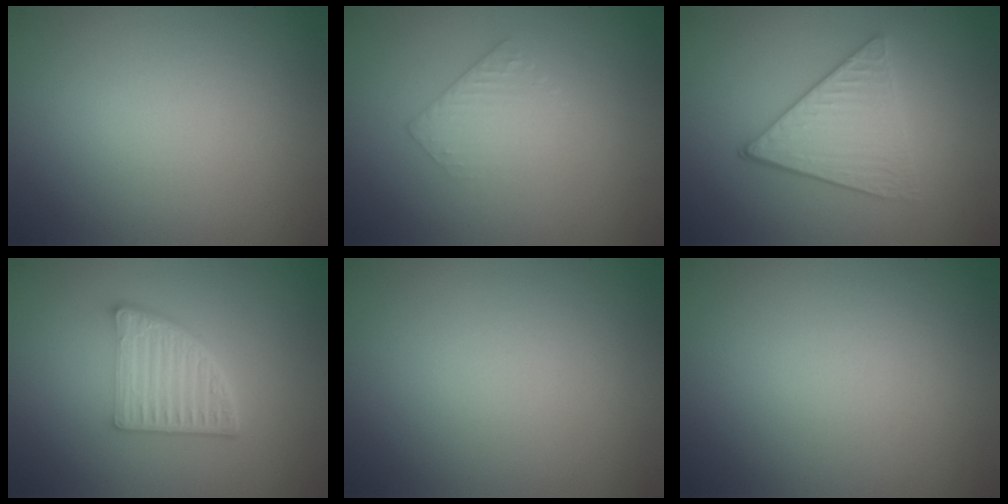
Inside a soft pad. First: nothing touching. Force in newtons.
{"total": 1.9, "press": 1.9, "slide": 0.5}
{"total": 4.1, "press": 3.3, "slide": 2.3}
{"total": 5.3, "press": 3.8, "slide": 3.7}
{"total": 0.0}
{"total": 0.0}